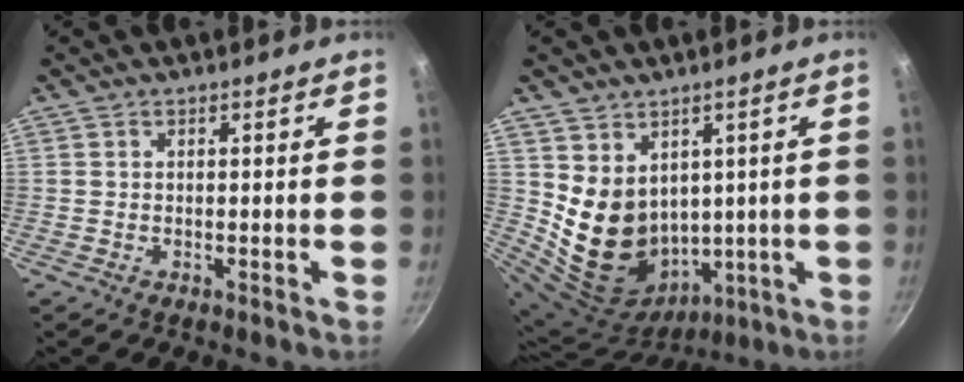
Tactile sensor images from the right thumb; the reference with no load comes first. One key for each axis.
{"total": 14.1, "fx": 3.0, "fy": 11.6, "fz": 7.4, "tx": -0.107, "ty": -0.019, "tz": 0.091}